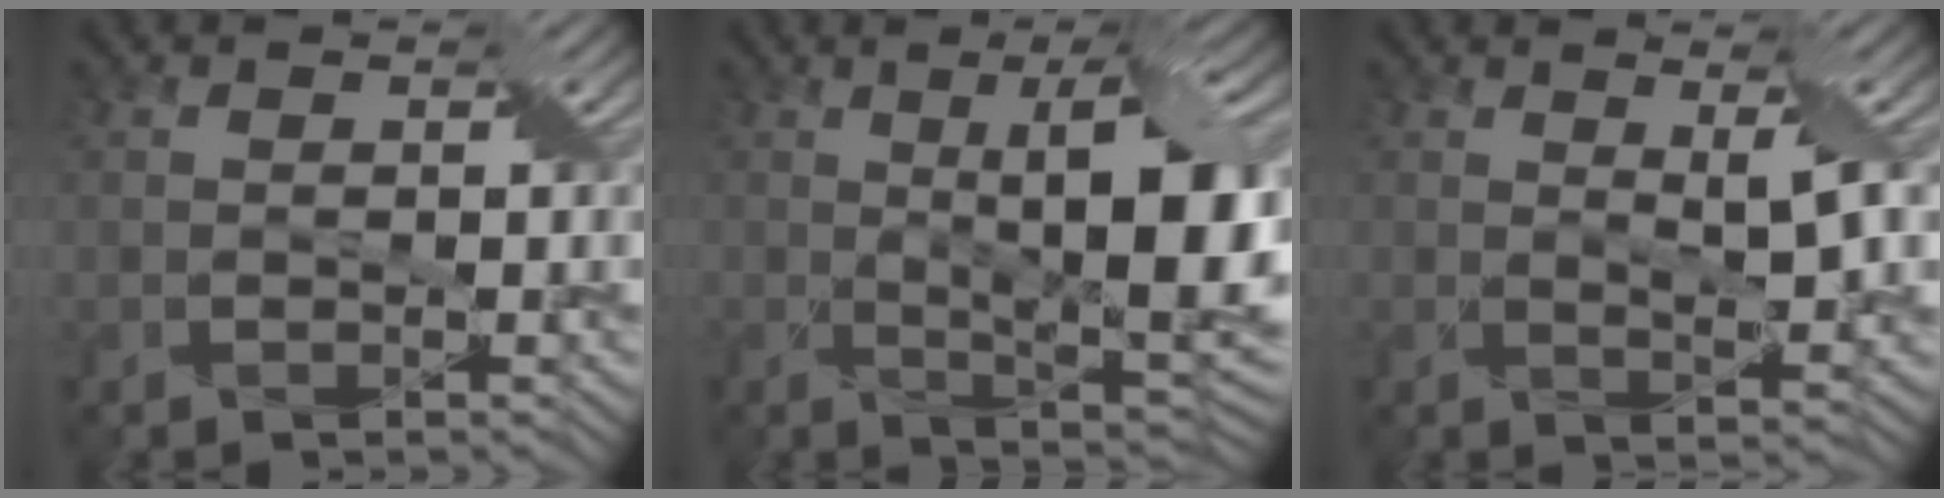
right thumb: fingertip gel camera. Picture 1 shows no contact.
{"total": 13.2, "force": [1.3, 3.9, 12.6], "torque": [-0.179, 0.004, 0.020]}
{"total": 4.0, "force": [1.5, 0.7, 3.7], "torque": [-0.070, 0.002, 0.028]}